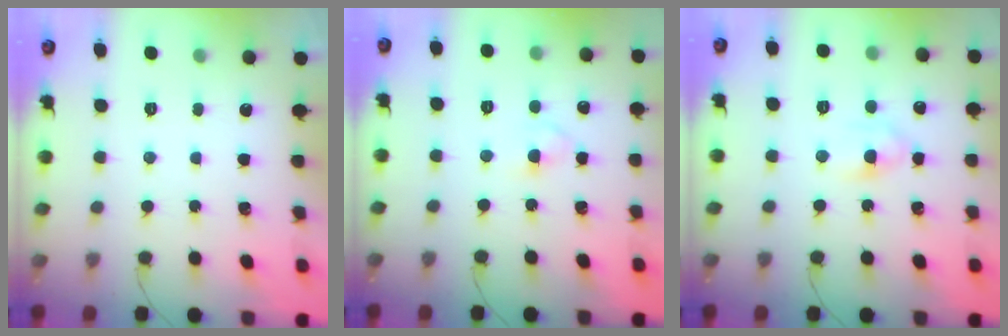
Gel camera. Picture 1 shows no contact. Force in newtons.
{"total": 2.9, "press": 2.7, "slide": 1.1}
{"total": 4.0, "press": 3.9, "slide": 1.0}